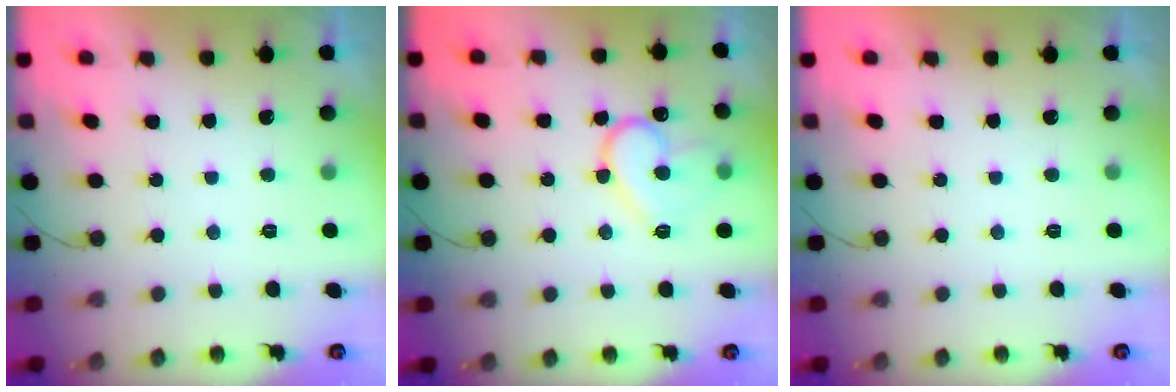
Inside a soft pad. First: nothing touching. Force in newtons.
{"total": 13.2, "press": 13.2, "slide": 1.4}
{"total": 1.8, "press": 1.8, "slide": 0.1}